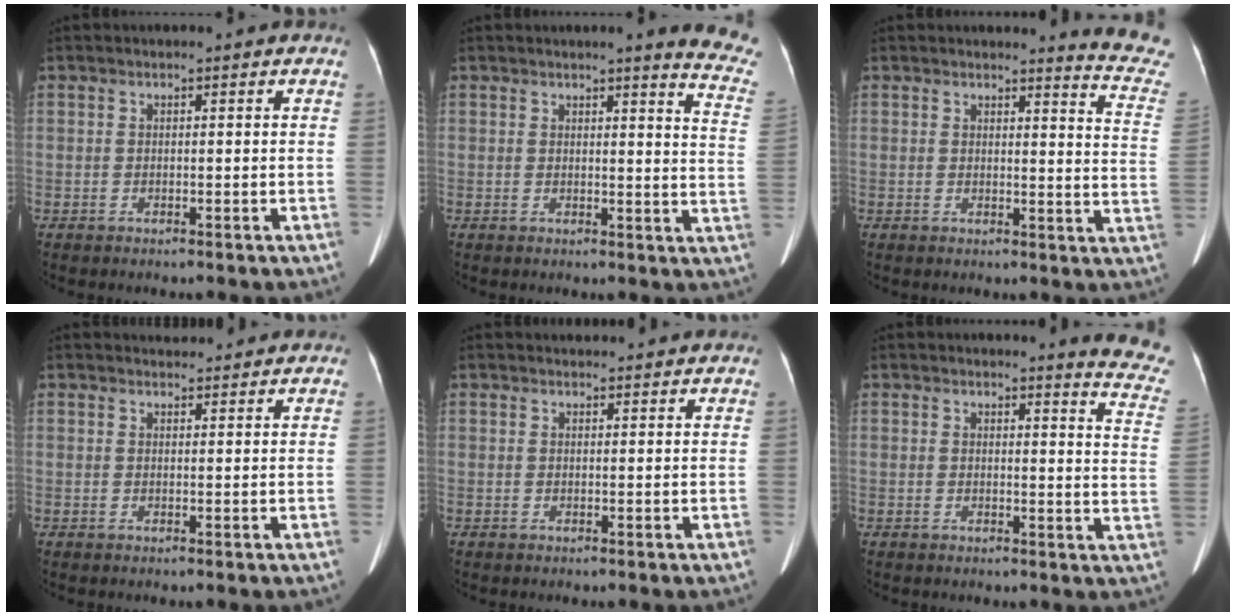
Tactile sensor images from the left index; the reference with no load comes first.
{"total": 10.0, "force": [9.1, -0.2, 4.1], "torque": [-0.025, -0.069, 0.068]}
{"total": 9.3, "force": [9.2, -0.7, 0.7], "torque": [-0.001, -0.106, 0.072]}
{"total": 3.2, "force": [3.1, 0.6, 0.3], "torque": [-0.008, 0.016, 0.040]}
{"total": 4.0, "force": [4.0, 0.5, 0.7], "torque": [-0.012, 0.022, 0.047]}
{"total": 9.3, "force": [9.1, -0.3, 1.9], "torque": [-0.004, -0.091, 0.068]}